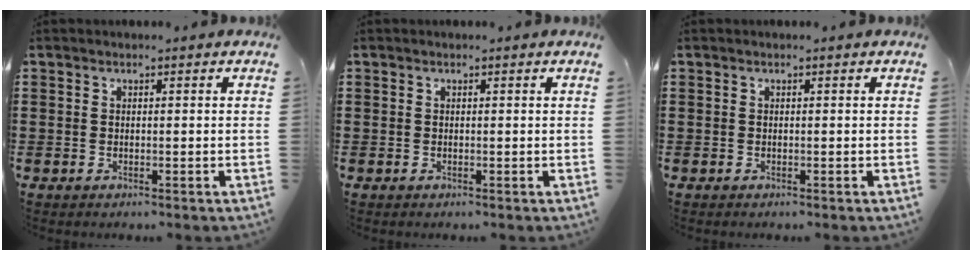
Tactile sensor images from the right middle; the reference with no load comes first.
{"total": 0.0}
{"total": 0.0}